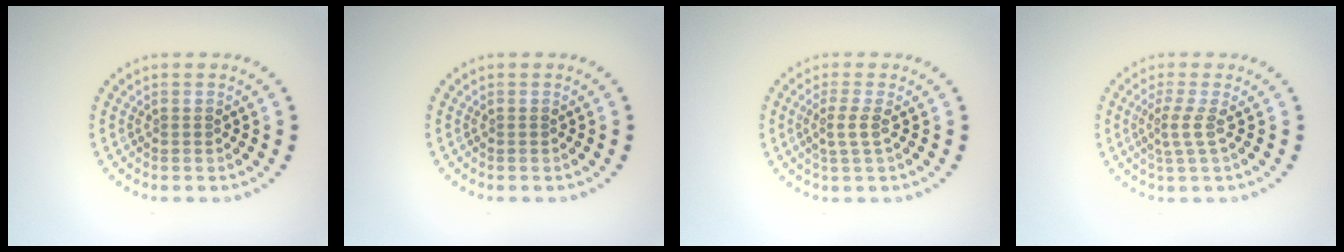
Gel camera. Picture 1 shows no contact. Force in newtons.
{"total": 0.0}
{"total": 1.7, "press": 1.3, "slide": 1.0}
{"total": 2.0, "press": 1.3, "slide": 1.5}